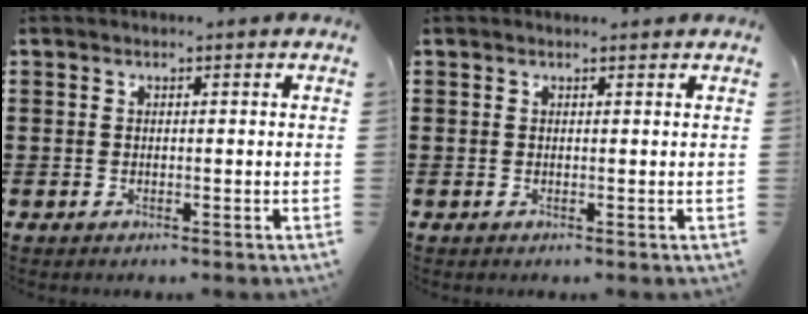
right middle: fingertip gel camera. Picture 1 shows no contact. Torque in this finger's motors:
{"motor_torque": [-0.03, -0.03, 0.00, -0.01]}